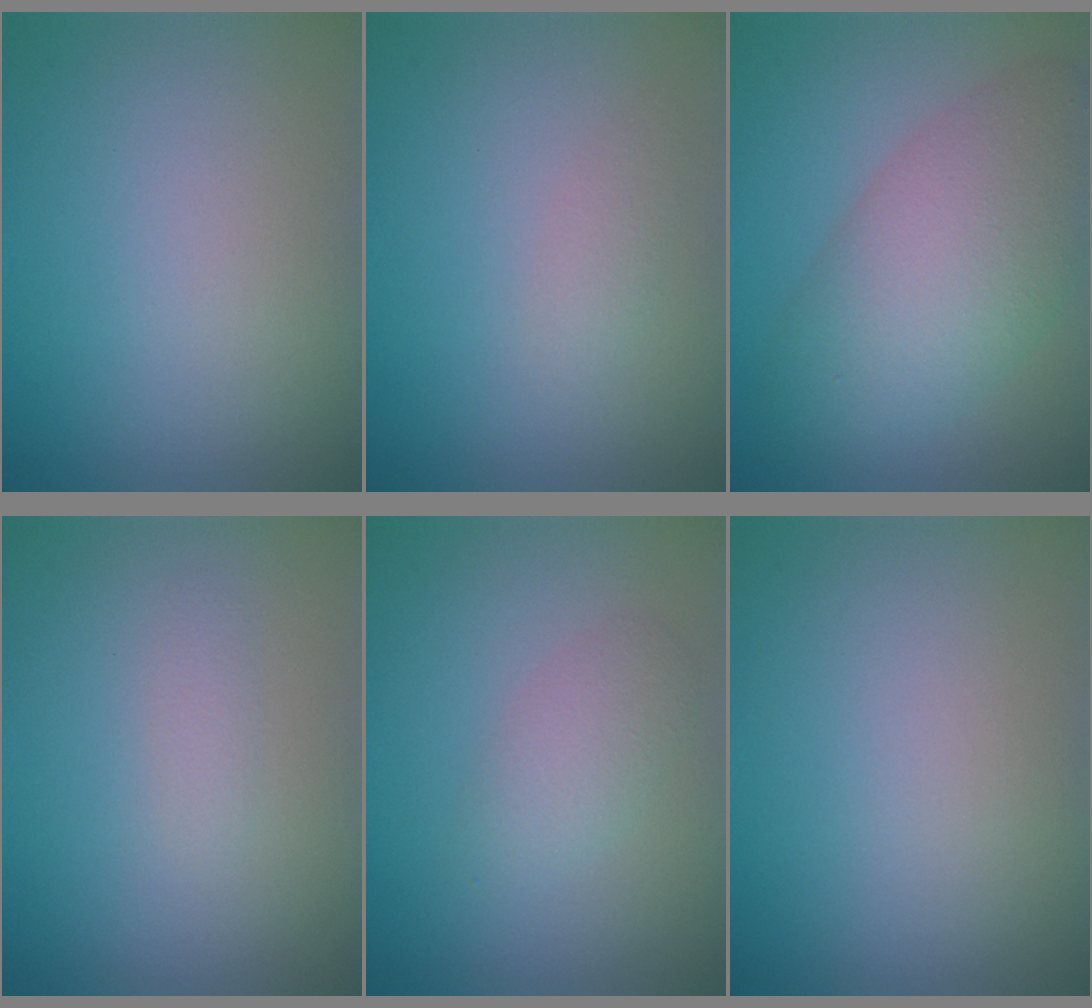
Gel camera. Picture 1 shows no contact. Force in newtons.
{"total": 1.1, "press": 1.1, "slide": 0.0}
{"total": 7.9, "press": 7.9, "slide": 0.3}
{"total": 0.8, "press": 0.8, "slide": 0.0}
{"total": 2.2, "press": 2.2, "slide": 0.0}
{"total": 0.0}